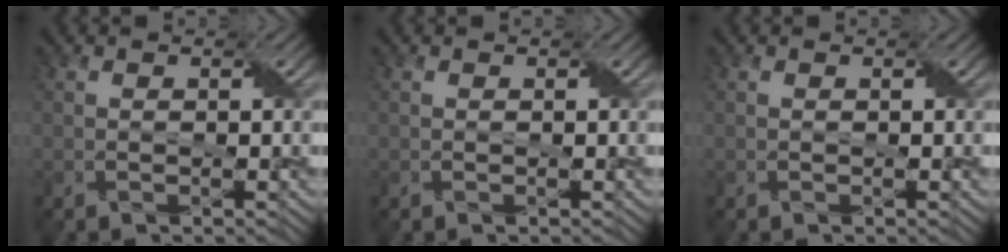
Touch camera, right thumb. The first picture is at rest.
{"total": 0.0}
{"total": 0.0}